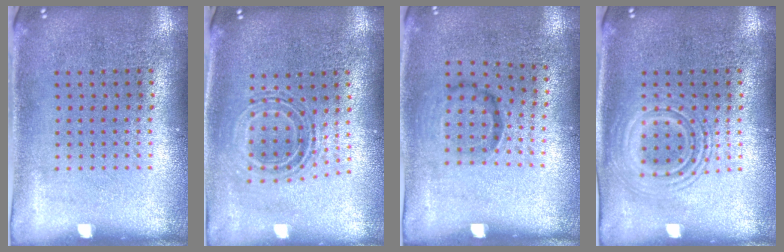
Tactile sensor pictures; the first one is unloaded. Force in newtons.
{"total": 0.8, "press": 0.7, "slide": 0.3}
{"total": 1.0, "press": 0.6, "slide": 0.8}
{"total": 2.5, "press": 2.4, "slide": 0.4}